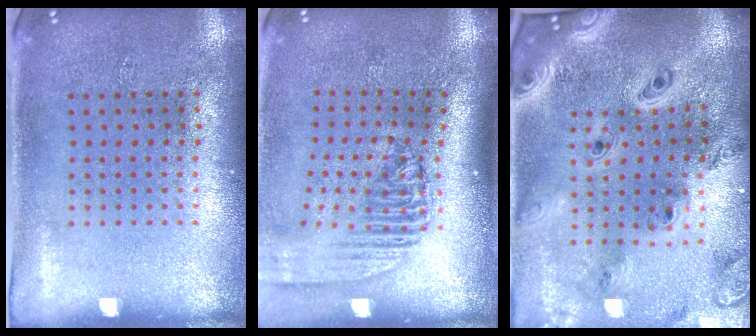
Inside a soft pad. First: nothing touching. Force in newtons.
{"total": 2.3, "press": 1.7, "slide": 1.5}
{"total": 4.1, "press": 3.1, "slide": 2.7}